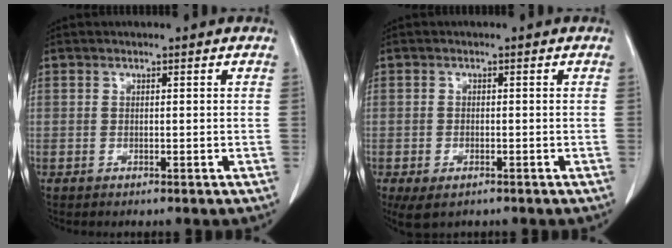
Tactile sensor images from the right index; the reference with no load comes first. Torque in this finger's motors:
{"motor_torque": [0.27, -0.24, 0.12, 0.05]}